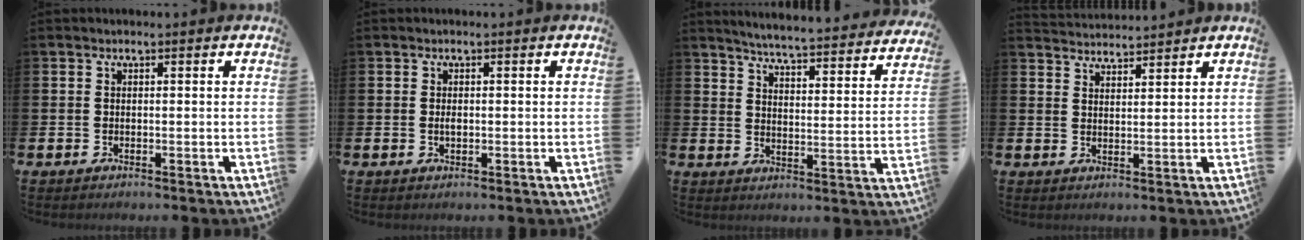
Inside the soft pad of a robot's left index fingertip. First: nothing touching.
{"total": 0.9, "force": [0.0, 0.4, 0.7], "torque": [-0.015, 0.002, -0.001]}
{"total": 5.1, "force": [5.0, -0.1, 1.2], "torque": [-0.040, -0.047, 0.081]}
{"total": 3.4, "force": [3.3, 0.1, -0.2], "torque": [-0.003, -0.020, 0.061]}